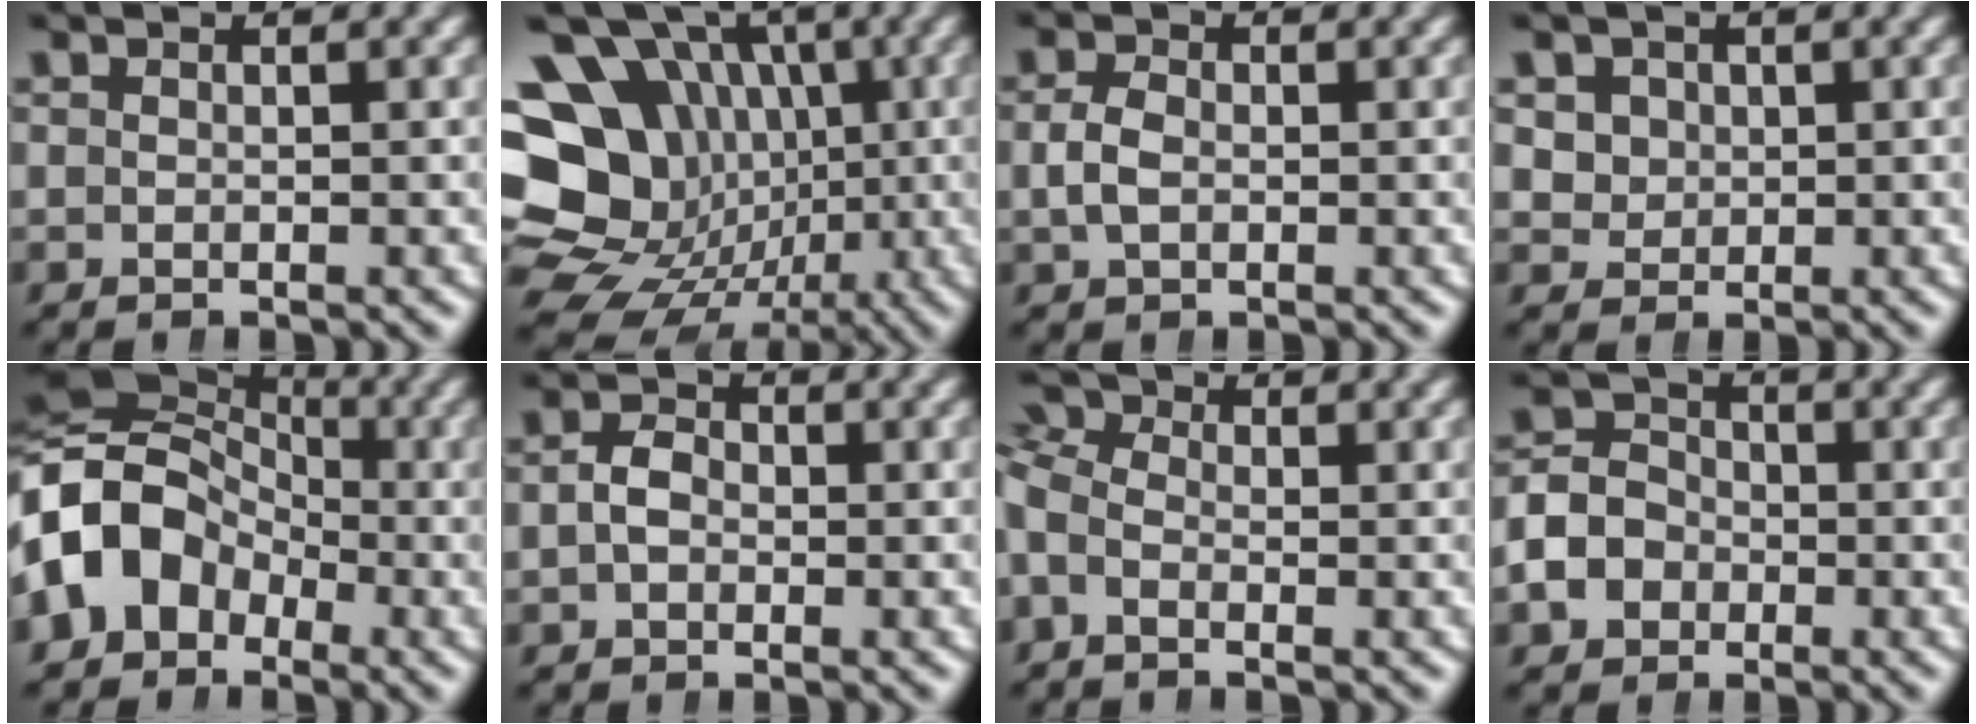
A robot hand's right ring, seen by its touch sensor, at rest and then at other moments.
{"total": 20.1, "force": [-2.6, 17.1, 10.1], "torque": [-0.208, -0.074, -0.036]}
{"total": 2.0, "force": [-0.3, 1.5, 1.2], "torque": [-0.033, -0.005, -0.001]}
{"total": 3.7, "force": [0.8, 3.4, 1.1], "torque": [-0.037, -0.013, 0.024]}
{"total": 13.4, "force": [-0.4, 11.8, 6.5], "torque": [-0.159, -0.011, -0.017]}
{"total": 2.2, "force": [-0.5, 1.7, 1.3], "torque": [-0.027, -0.001, -0.009]}
{"total": 5.8, "force": [0.8, 4.9, 3.0], "torque": [-0.065, 0.011, -0.009]}
{"total": 5.8, "force": [-1.5, 5.2, 2.1], "torque": [-0.043, -0.011, -0.023]}